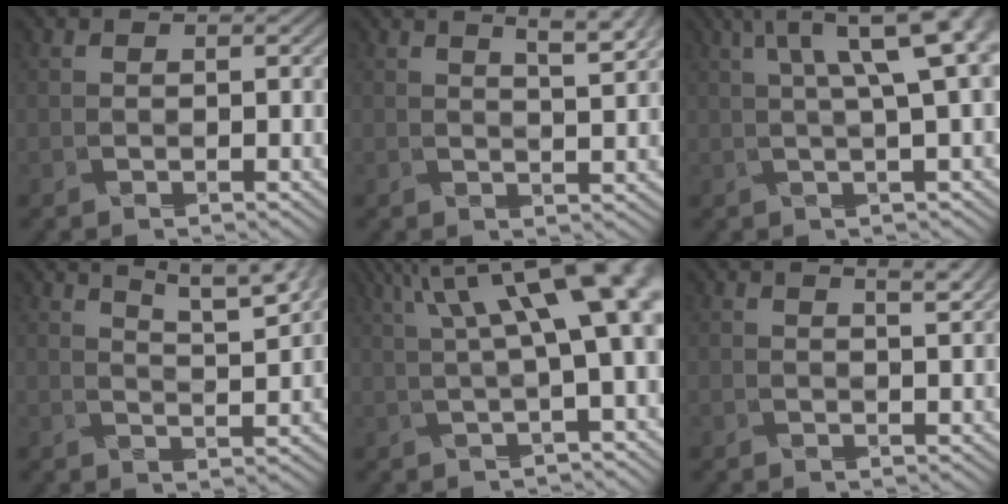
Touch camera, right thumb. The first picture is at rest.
{"total": 3.6, "force": [2.6, -0.2, 2.5], "torque": [-0.054, 0.004, 0.046]}
{"total": 9.1, "force": [3.3, 1.6, 8.3], "torque": [-0.139, 0.022, 0.050]}
{"total": 6.4, "force": [5.2, 0.2, 3.7], "torque": [-0.067, 0.008, 0.076]}
{"total": 13.9, "force": [5.2, 3.1, 12.5], "torque": [-0.191, 0.033, 0.087]}
{"total": 2.2, "force": [1.5, 0.1, 1.6], "torque": [-0.038, 0.000, 0.031]}